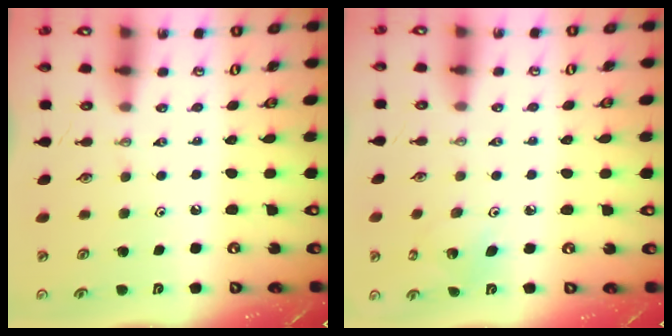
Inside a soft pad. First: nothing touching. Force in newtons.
{"total": 2.9, "press": 2.9, "slide": 0.3}